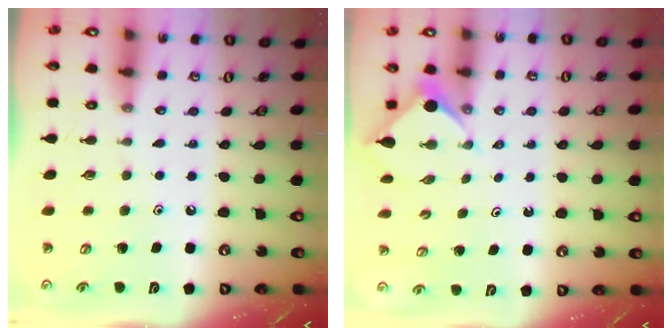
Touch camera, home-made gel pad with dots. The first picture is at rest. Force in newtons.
{"total": 3.9, "press": 3.9, "slide": 0.5}